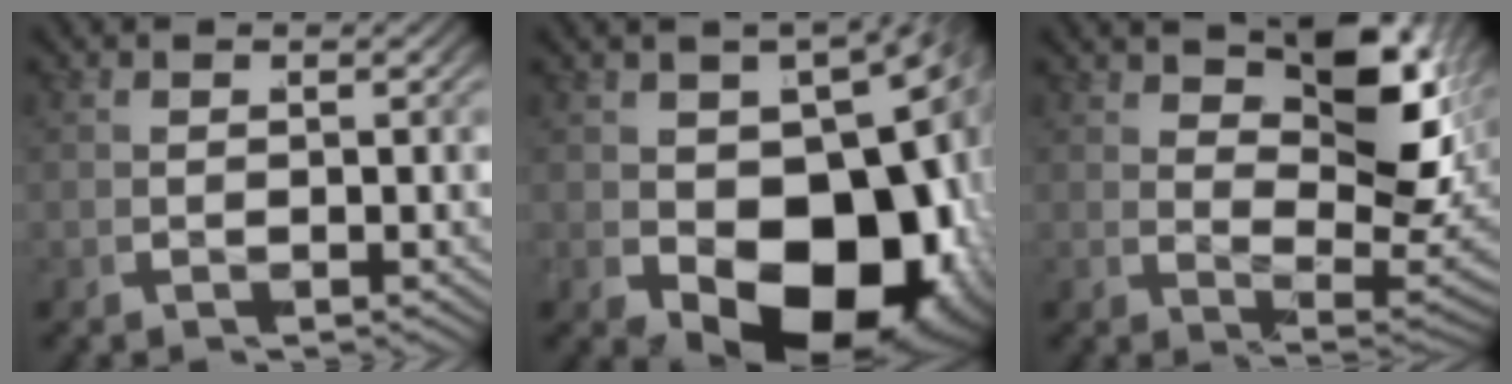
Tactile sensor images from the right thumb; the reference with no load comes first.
{"total": 18.4, "force": [-2.6, 12.4, 13.3], "torque": [-0.207, -0.067, -0.021]}
{"total": 10.0, "force": [3.4, 4.6, 8.1], "torque": [-0.120, -0.016, 0.060]}